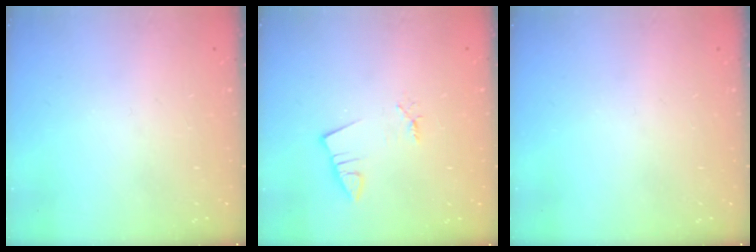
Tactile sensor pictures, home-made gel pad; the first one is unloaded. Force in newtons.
{"total": 1.4, "press": 1.4, "slide": 0.1}
{"total": 0.0}